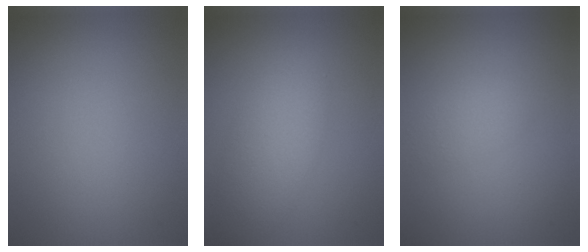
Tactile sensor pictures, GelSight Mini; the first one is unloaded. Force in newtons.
{"total": 4.1, "press": 4.1, "slide": 0.3}
{"total": 1.6, "press": 1.6, "slide": 0.0}